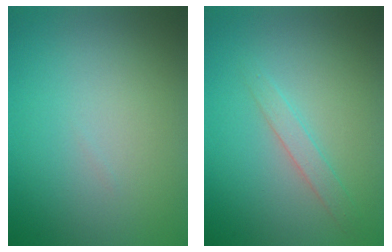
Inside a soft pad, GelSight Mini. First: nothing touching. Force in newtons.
{"total": 1.6, "press": 1.6, "slide": 0.1}